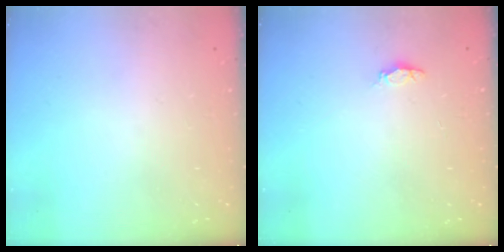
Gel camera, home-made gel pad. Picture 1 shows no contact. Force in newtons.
{"total": 1.2, "press": 1.1, "slide": 0.4}